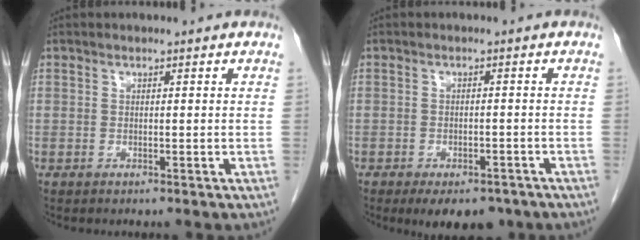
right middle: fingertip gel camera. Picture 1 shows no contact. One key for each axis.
{"total": 8.0, "fx": -5.9, "fy": 3.7, "fz": 4.0, "tx": -0.045, "ty": 0.000, "tz": -0.081}